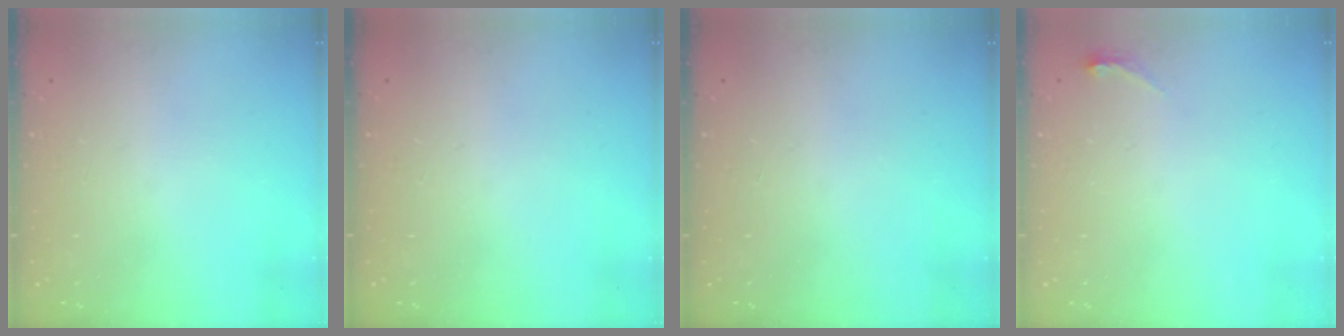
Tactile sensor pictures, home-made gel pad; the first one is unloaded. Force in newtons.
{"total": 0.0}
{"total": 0.0}
{"total": 3.7, "press": 3.4, "slide": 1.5}